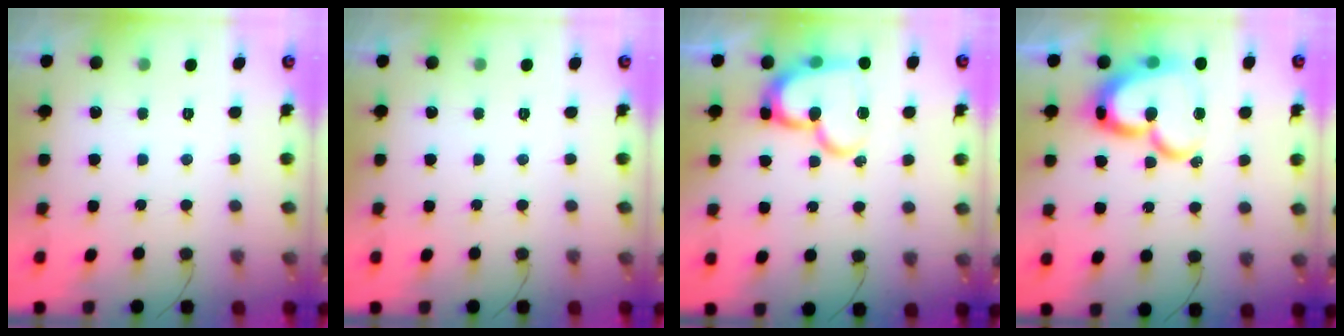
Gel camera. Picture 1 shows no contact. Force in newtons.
{"total": 0.0}
{"total": 17.5, "press": 17.5, "slide": 1.0}
{"total": 22.2, "press": 22.0, "slide": 2.6}